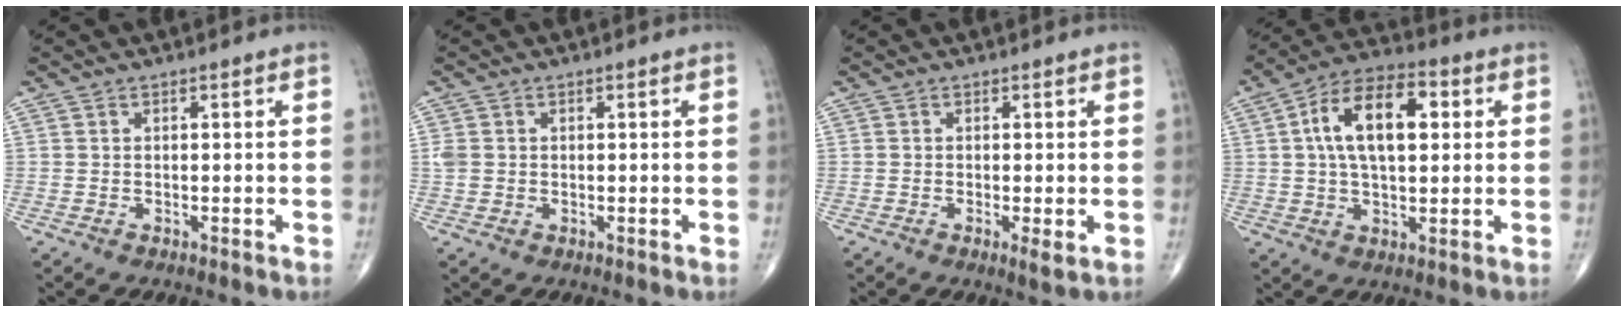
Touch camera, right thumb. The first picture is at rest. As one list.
[{"total": 1.8, "force": [0.0, 1.6, 1.0], "torque": [-0.025, 0.004, 0.002]}, {"total": 2.1, "force": [-0.4, 0.3, 2.0], "torque": [-0.040, -0.009, -0.008]}, {"total": 14.3, "force": [2.9, 7.6, 11.8], "torque": [-0.194, 0.021, 0.042]}]